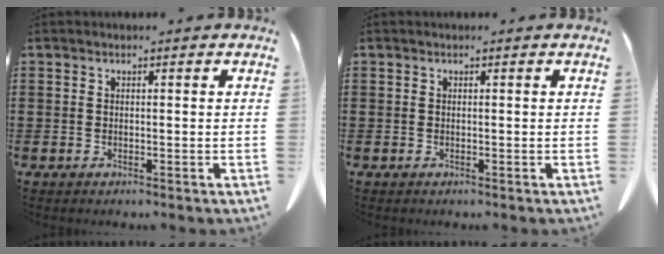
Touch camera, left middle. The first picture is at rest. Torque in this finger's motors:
{"motor_torque": [0.00, 0.00, -0.01, 0.00]}